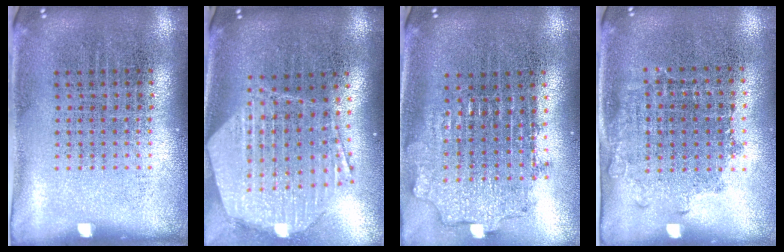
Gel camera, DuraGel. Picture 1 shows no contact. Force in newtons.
{"total": 2.5, "press": 2.1, "slide": 1.4}
{"total": 1.9, "press": 1.4, "slide": 1.3}
{"total": 1.1, "press": 0.9, "slide": 0.6}